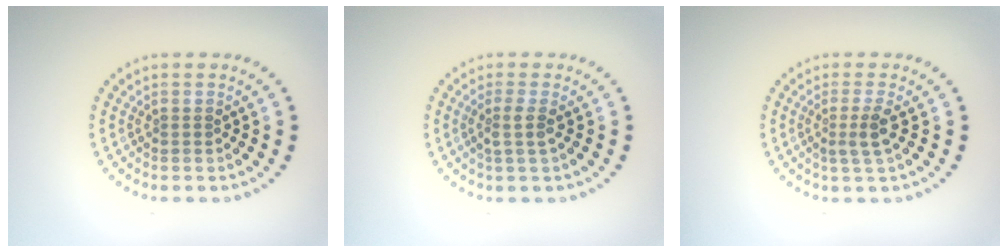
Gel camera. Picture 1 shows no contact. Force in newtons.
{"total": 1.6, "press": 1.2, "slide": 1.0}
{"total": 1.9, "press": 1.5, "slide": 1.2}